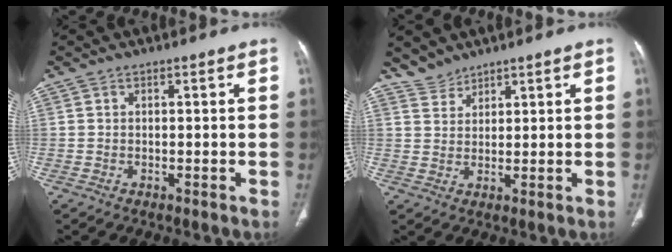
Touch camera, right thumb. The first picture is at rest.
{"total": 3.0, "force": [2.8, 1.0, -0.3], "torque": [0.021, -0.010, 0.054]}